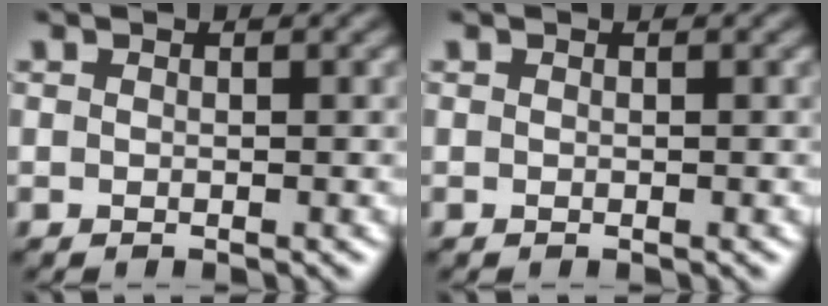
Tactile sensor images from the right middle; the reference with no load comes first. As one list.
[{"total": 0.0}]